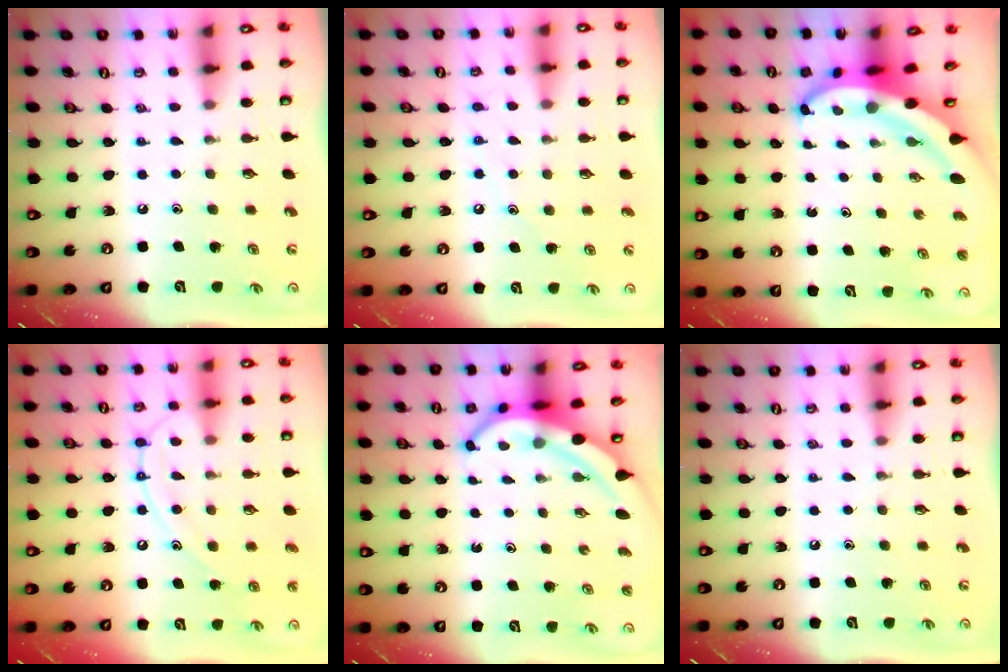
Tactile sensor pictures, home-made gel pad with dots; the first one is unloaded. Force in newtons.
{"total": 5.9, "press": 5.9, "slide": 0.4}
{"total": 7.8, "press": 7.8, "slide": 0.5}
{"total": 12.3, "press": 12.2, "slide": 1.2}
{"total": 6.9, "press": 6.9, "slide": 0.6}
{"total": 0.0}